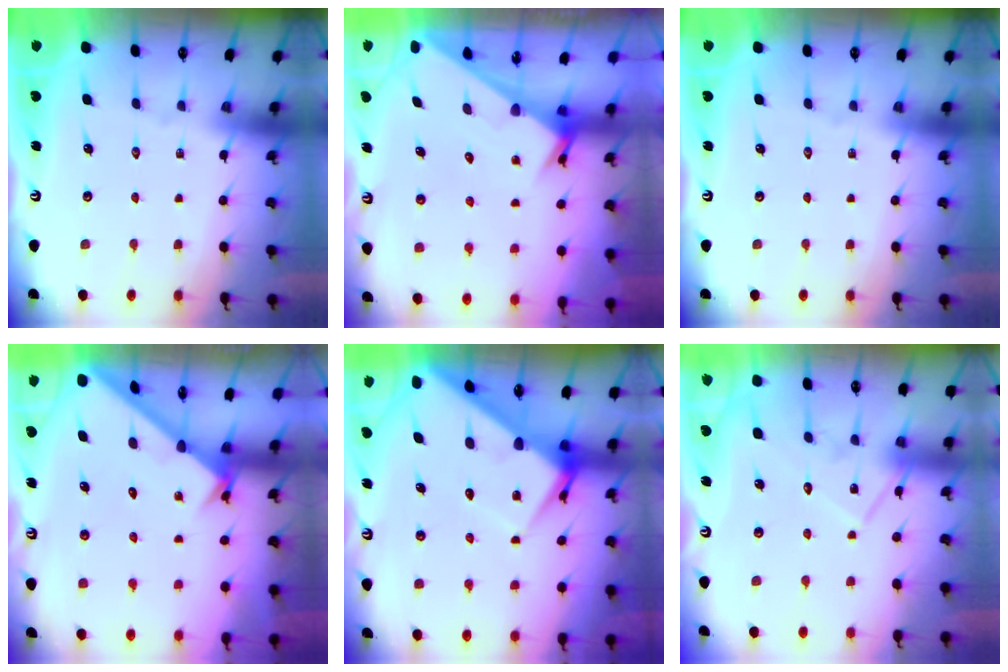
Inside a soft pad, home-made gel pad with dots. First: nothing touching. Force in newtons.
{"total": 2.3, "press": 2.3, "slide": 0.1}
{"total": 0.0}
{"total": 2.1, "press": 2.1, "slide": 0.2}
{"total": 8.4, "press": 8.3, "slide": 0.7}
{"total": 11.8, "press": 11.8, "slide": 0.8}